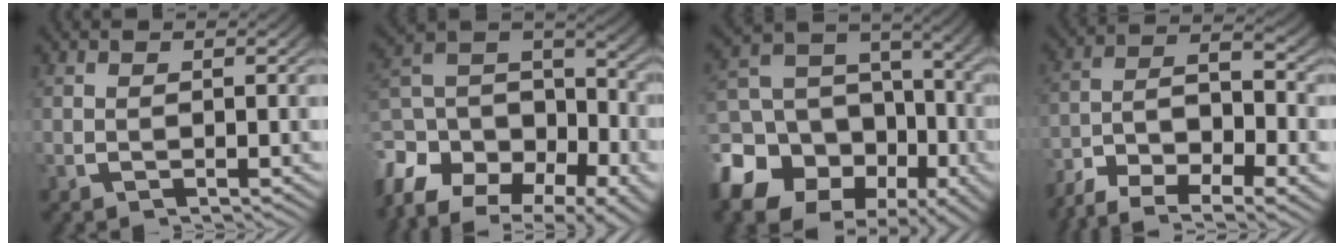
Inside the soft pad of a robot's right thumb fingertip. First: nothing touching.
{"total": 15.5, "force": [-4.9, 11.2, 9.5], "torque": [-0.192, -0.039, -0.074]}
{"total": 16.1, "force": [-5.6, 13.0, 7.7], "torque": [-0.155, -0.055, -0.084]}
{"total": 11.8, "force": [-6.3, 7.1, 6.9], "torque": [-0.132, -0.043, -0.094]}